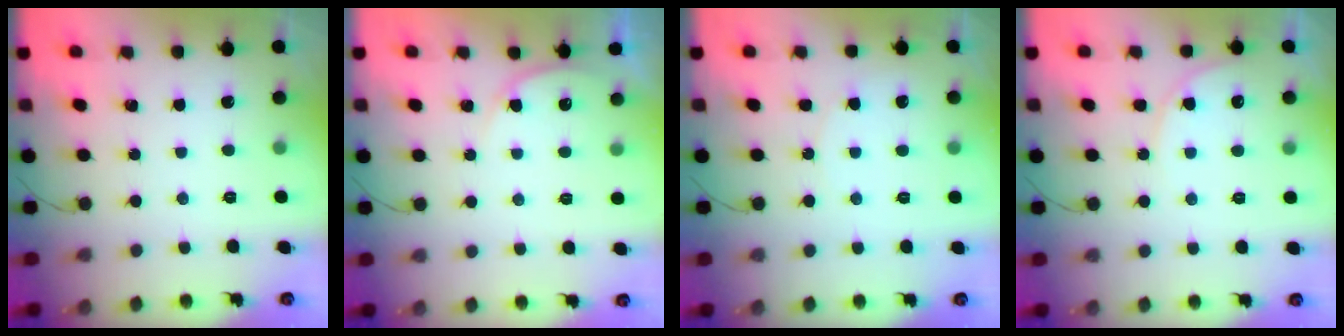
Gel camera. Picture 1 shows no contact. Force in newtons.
{"total": 3.8, "press": 3.8, "slide": 0.3}
{"total": 4.9, "press": 4.9, "slide": 0.6}
{"total": 6.5, "press": 6.5, "slide": 0.6}